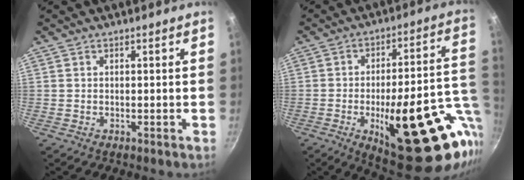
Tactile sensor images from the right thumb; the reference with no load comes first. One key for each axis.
{"total": 27.3, "fx": -8.0, "fy": 10.1, "fz": 24.1, "tx": -0.288, "ty": 0.014, "tz": -0.096}